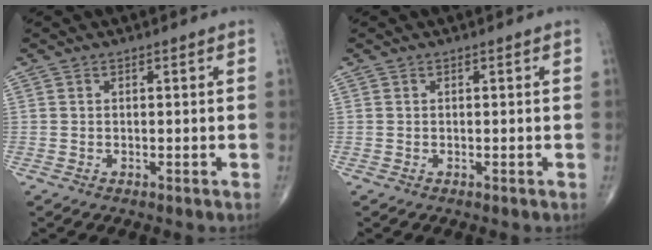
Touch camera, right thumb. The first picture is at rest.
{"total": 0.0}